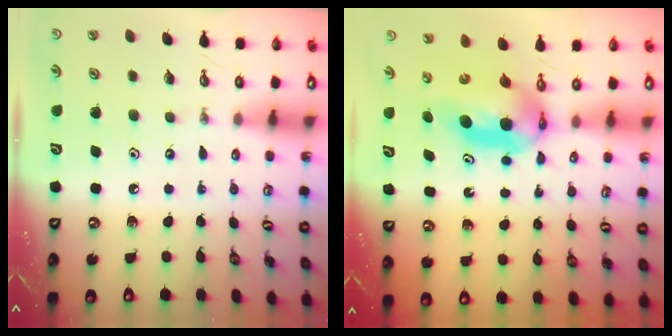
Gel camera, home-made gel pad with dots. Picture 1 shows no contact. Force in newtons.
{"total": 6.4, "press": 6.0, "slide": 2.4}